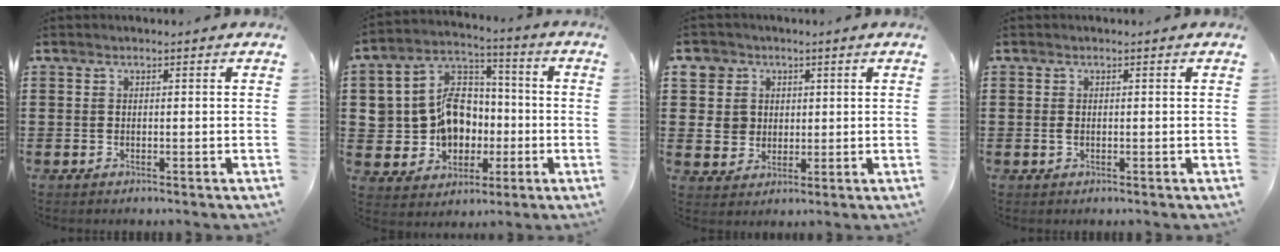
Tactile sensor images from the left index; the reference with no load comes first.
{"total": 11.4, "force": [-1.0, 9.6, 6.1], "torque": [-0.149, 0.017, -0.013]}
{"total": 6.3, "force": [1.7, 5.9, 1.2], "torque": [-0.044, 0.015, 0.032]}
{"total": 0.8, "force": [-0.1, 0.4, 0.7], "torque": [-0.014, 0.000, -0.002]}